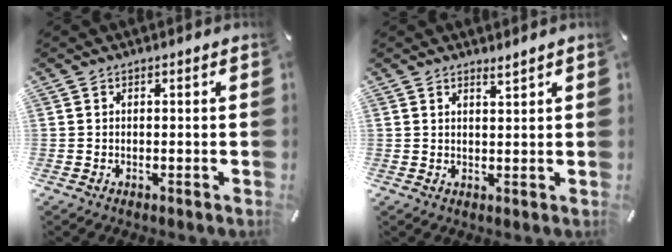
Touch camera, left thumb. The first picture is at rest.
{"total": 2.1, "force": [1.9, 0.2, 0.8], "torque": [-0.017, -0.008, 0.035]}